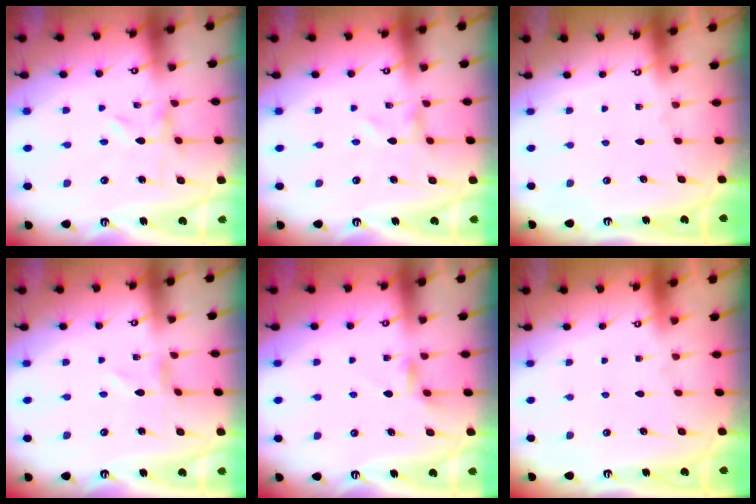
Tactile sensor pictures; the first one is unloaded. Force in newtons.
{"total": 0.0}
{"total": 0.0}
{"total": 0.9, "press": 0.8, "slide": 0.1}
{"total": 2.3, "press": 2.2, "slide": 0.4}
{"total": 1.6, "press": 1.6, "slide": 0.1}